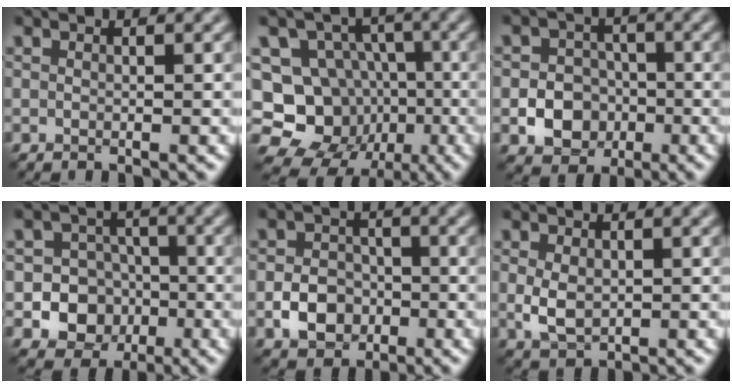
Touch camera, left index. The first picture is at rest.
{"total": 17.0, "force": [-5.0, 15.5, 5.0], "torque": [-0.118, 0.008, -0.087]}
{"total": 6.1, "force": [-2.2, 5.2, 2.3], "torque": [-0.015, -0.003, -0.058]}
{"total": 10.4, "force": [-3.6, 9.3, 2.9], "torque": [-0.031, -0.016, -0.077]}
{"total": 3.8, "force": [-1.5, 3.0, 1.9], "torque": [-0.030, 0.002, -0.029]}
{"total": 2.8, "force": [-0.2, 1.9, 2.0], "torque": [-0.048, -0.002, -0.002]}